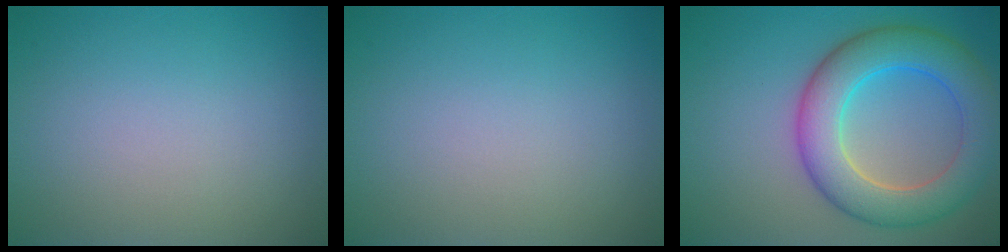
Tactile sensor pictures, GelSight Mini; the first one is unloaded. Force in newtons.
{"total": 0.0}
{"total": 7.9, "press": 7.9, "slide": 0.3}